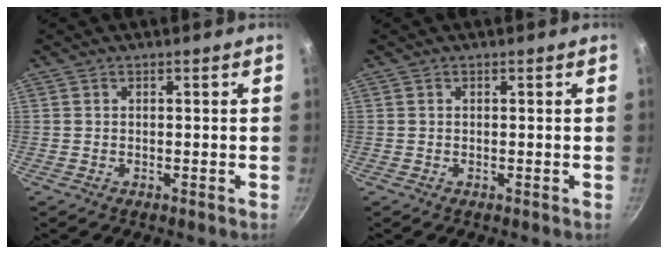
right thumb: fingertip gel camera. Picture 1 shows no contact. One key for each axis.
{"total": 0.0}